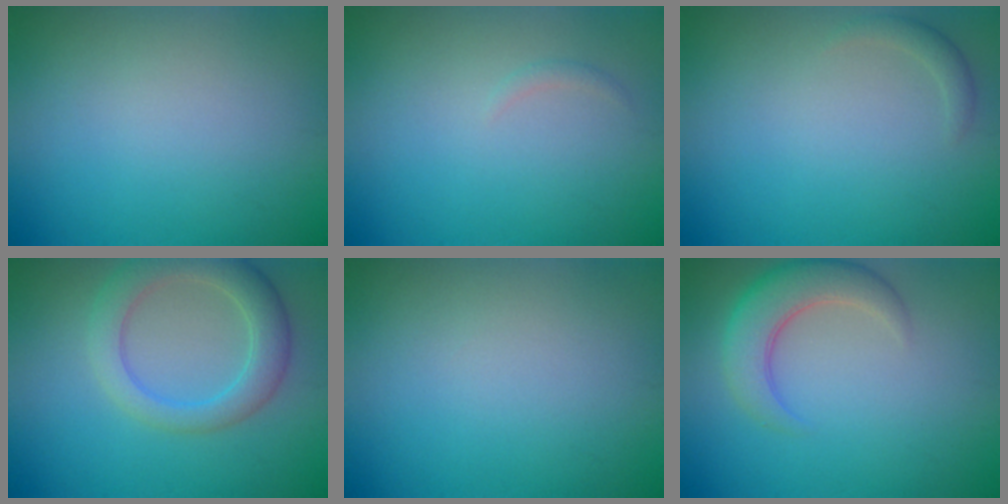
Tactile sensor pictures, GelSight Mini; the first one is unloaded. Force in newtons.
{"total": 0.5, "press": 0.5, "slide": 0.0}
{"total": 1.1, "press": 1.1, "slide": 0.0}
{"total": 4.6, "press": 4.6, "slide": 0.2}
{"total": 0.0}
{"total": 4.7, "press": 4.7, "slide": 0.3}